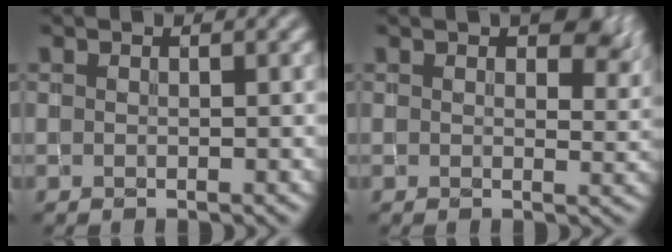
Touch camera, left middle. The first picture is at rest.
{"total": 4.2, "force": [2.3, 2.0, 2.8], "torque": [-0.033, -0.001, 0.037]}